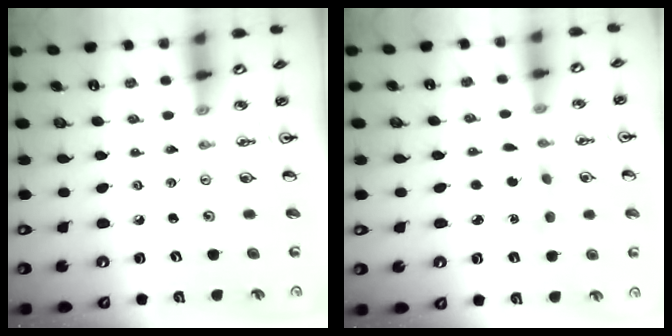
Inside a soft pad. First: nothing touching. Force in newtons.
{"total": 3.9, "press": 3.9, "slide": 0.5}